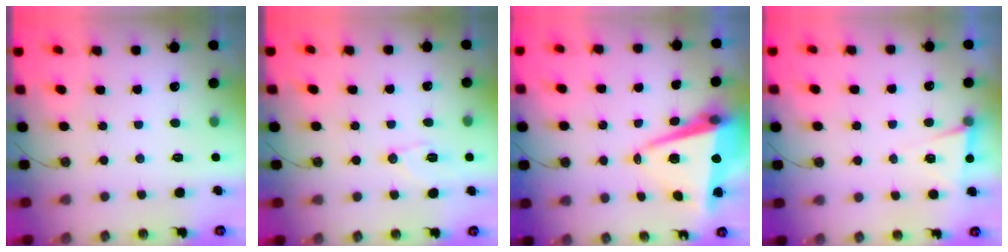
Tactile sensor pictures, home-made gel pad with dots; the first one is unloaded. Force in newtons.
{"total": 7.6, "press": 7.5, "slide": 1.0}
{"total": 9.7, "press": 9.1, "slide": 3.2}
{"total": 5.2, "press": 2.7, "slide": 4.5}